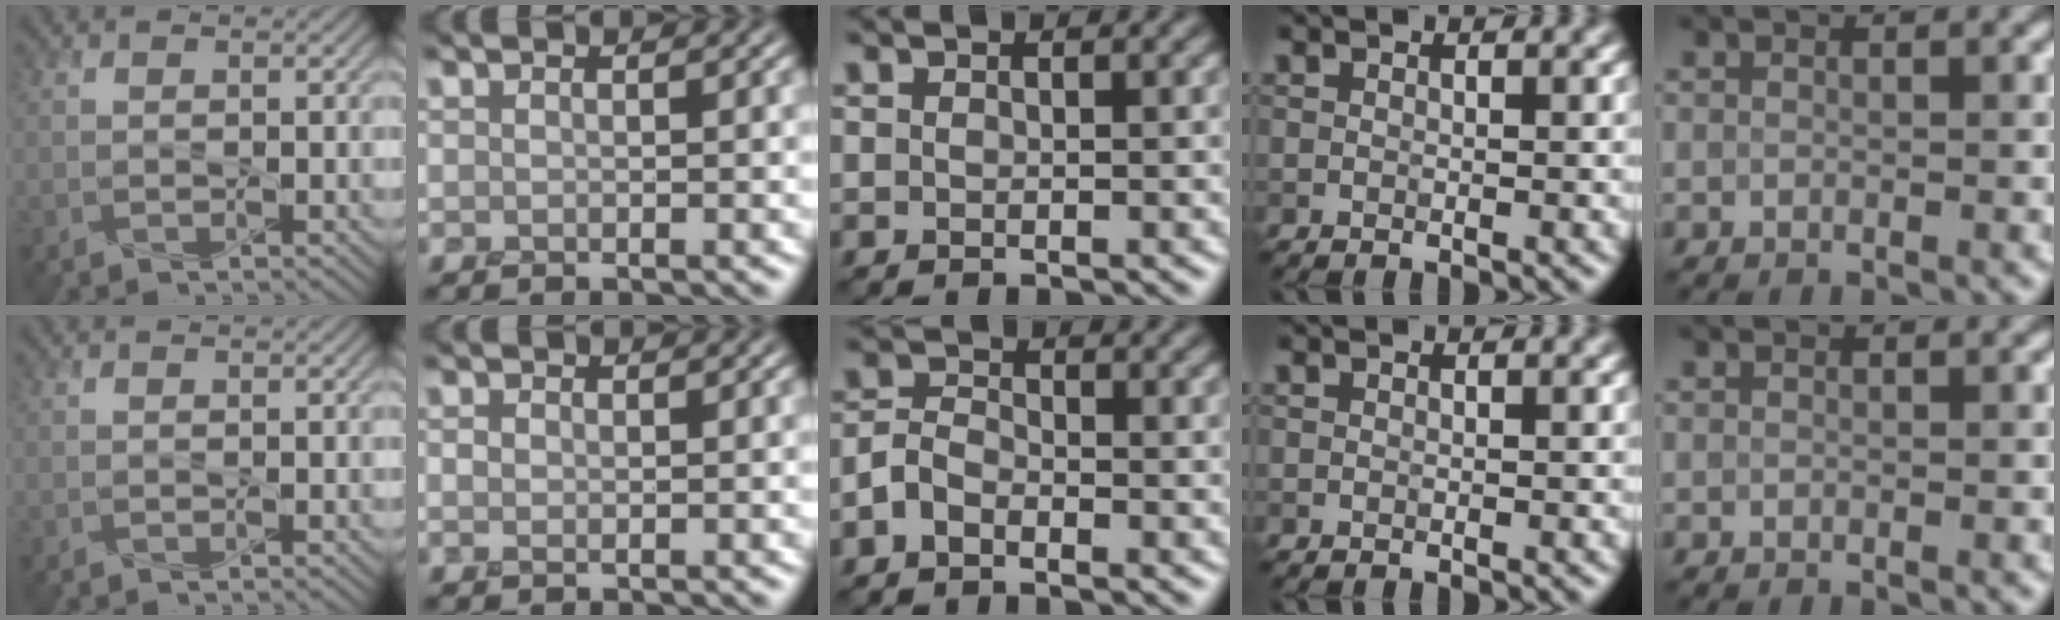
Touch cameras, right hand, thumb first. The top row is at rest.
{"middle": {"total": 2.1, "force": [-1.2, 1.1, 1.2], "torque": [-0.027, 0.006, -0.032]}}